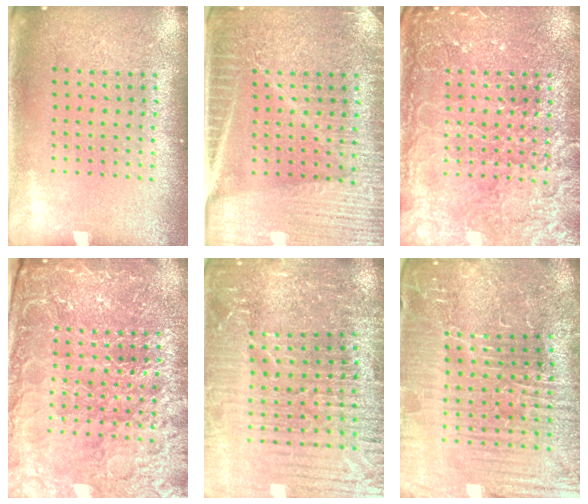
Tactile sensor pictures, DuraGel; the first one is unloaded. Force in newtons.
{"total": 4.0, "press": 3.7, "slide": 1.5}
{"total": 3.9, "press": 3.8, "slide": 1.0}
{"total": 5.2, "press": 4.8, "slide": 1.9}
{"total": 5.4, "press": 5.0, "slide": 2.1}
{"total": 6.3, "press": 5.9, "slide": 2.4}